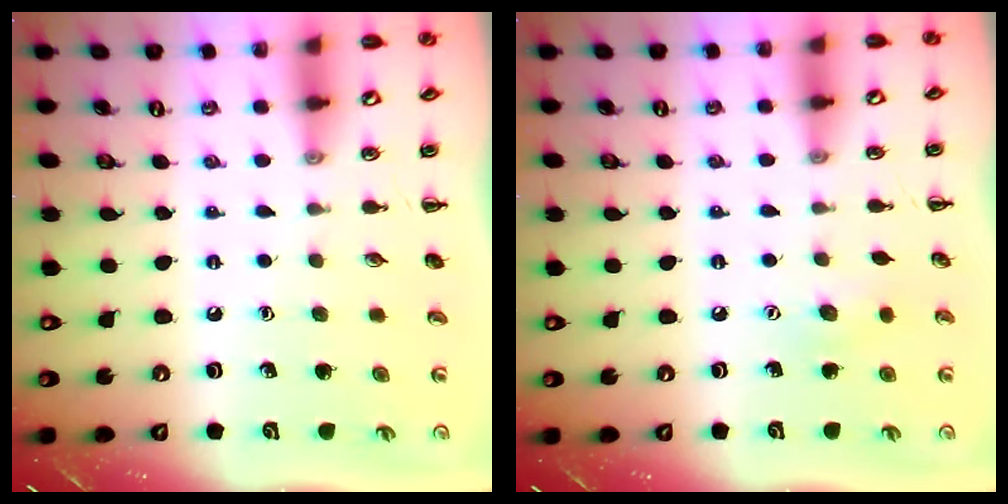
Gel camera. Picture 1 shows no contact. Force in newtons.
{"total": 6.2, "press": 6.1, "slide": 1.3}